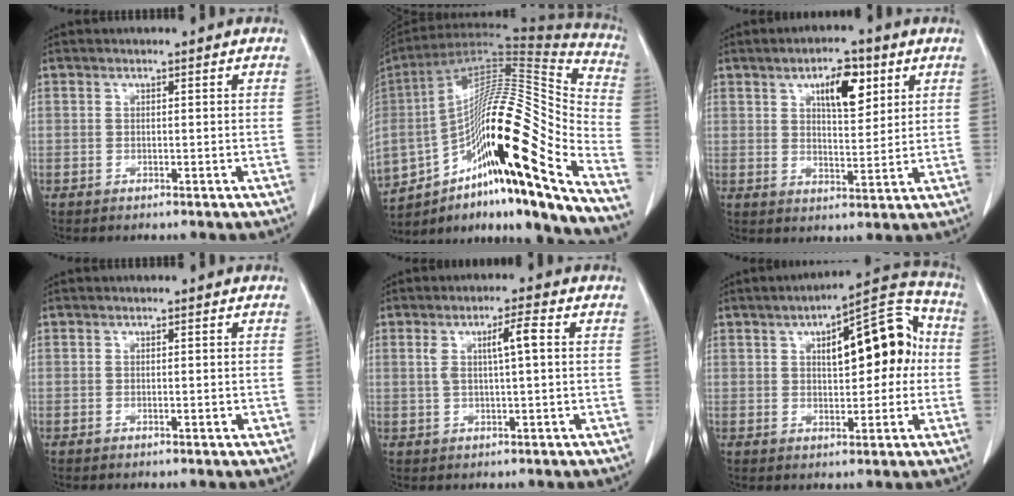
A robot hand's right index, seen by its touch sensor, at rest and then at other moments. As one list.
[{"total": 31.0, "force": [-15.6, 5.4, 26.3], "torque": [-0.421, 0.015, -0.255]}, {"total": 7.6, "force": [3.6, 2.9, 6.1], "torque": [-0.099, 0.006, 0.059]}, {"total": 0.9, "force": [-0.3, 0.2, 0.8], "torque": [-0.015, -0.001, -0.003]}, {"total": 4.6, "force": [0.9, 0.4, 4.5], "torque": [-0.083, 0.010, 0.018]}, {"total": 13.0, "force": [2.4, 4.8, 11.8], "torque": [-0.156, 0.043, 0.036]}]